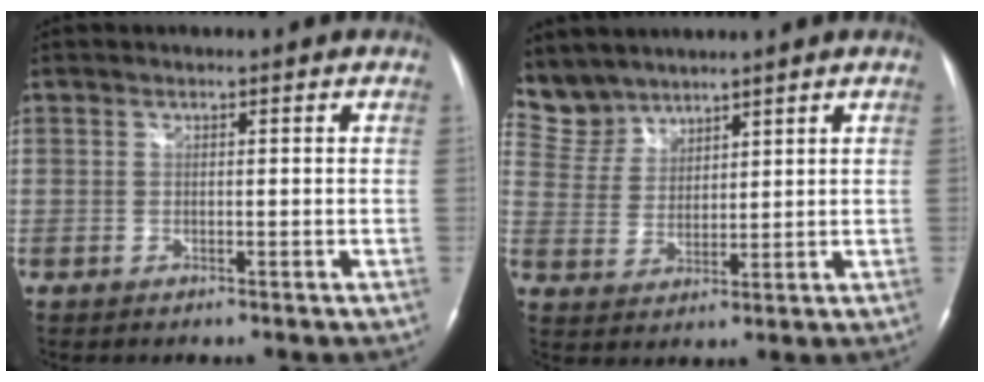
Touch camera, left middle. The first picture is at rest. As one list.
[{"total": 6.3, "force": [5.9, 2.3, -0.4], "torque": [-0.001, 0.010, 0.133]}]